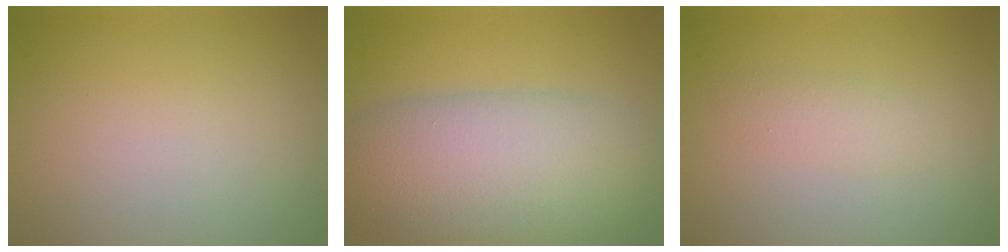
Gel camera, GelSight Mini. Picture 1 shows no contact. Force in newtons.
{"total": 10.1, "press": 10.1, "slide": 0.6}
{"total": 1.6, "press": 1.6, "slide": 0.0}